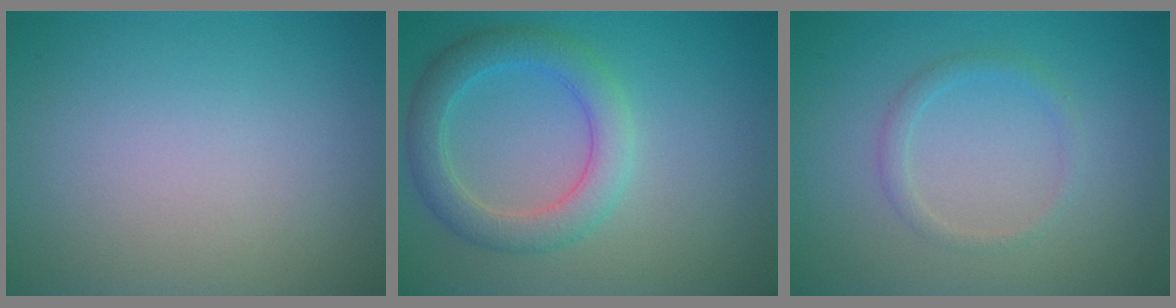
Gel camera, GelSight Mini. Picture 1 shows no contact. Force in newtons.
{"total": 4.1, "press": 4.1, "slide": 0.1}
{"total": 1.4, "press": 1.4, "slide": 0.1}